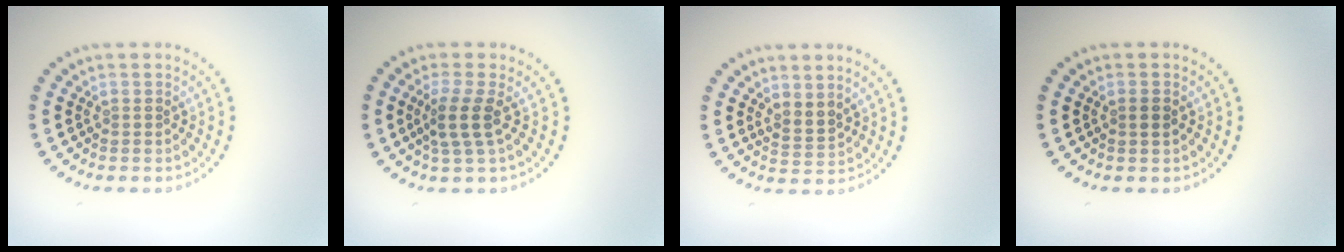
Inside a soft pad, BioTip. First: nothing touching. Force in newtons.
{"total": 2.6, "press": 1.9, "slide": 1.7}
{"total": 1.8, "press": 1.3, "slide": 1.3}
{"total": 0.8, "press": 0.8, "slide": 0.2}